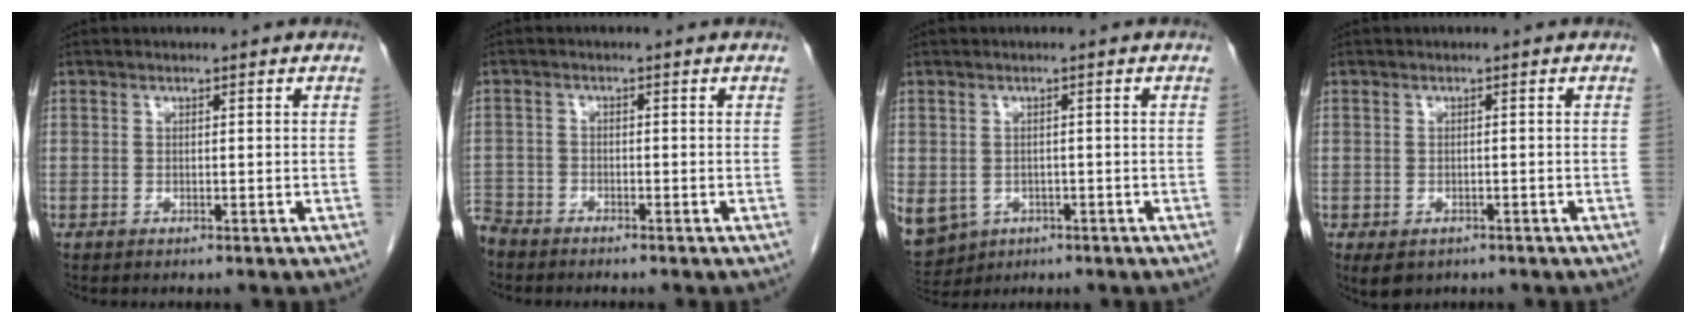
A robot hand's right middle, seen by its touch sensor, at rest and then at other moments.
{"total": 3.5, "force": [-3.3, 1.0, 0.3], "torque": [-0.003, -0.007, -0.068]}
{"total": 16.2, "force": [-6.1, 13.4, 6.8], "torque": [-0.218, -0.014, -0.075]}
{"total": 3.4, "force": [-2.0, 2.2, 1.5], "torque": [-0.023, -0.003, -0.024]}